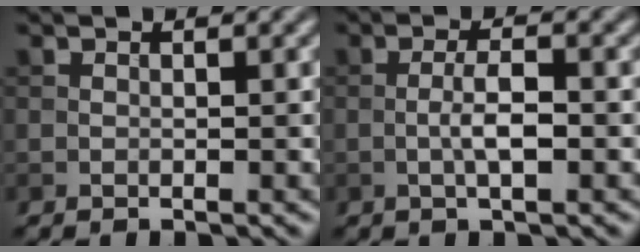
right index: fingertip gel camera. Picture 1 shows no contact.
{"total": 2.6, "force": [-0.5, 0.6, 2.5], "torque": [-0.048, 0.004, -0.011]}